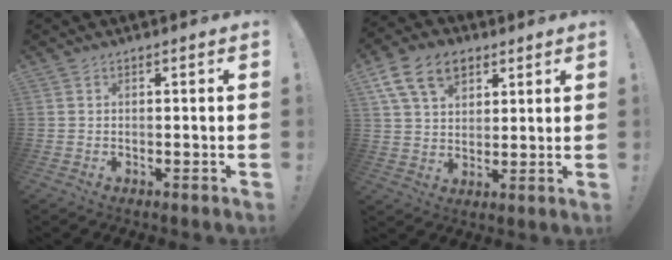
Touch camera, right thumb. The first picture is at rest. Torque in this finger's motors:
{"motor_torque": [1.55, 1.59, 0.38, -0.08, 0.14]}